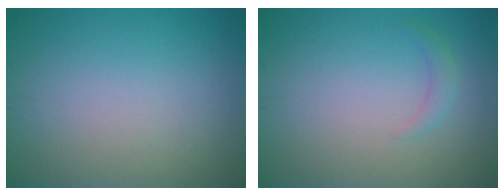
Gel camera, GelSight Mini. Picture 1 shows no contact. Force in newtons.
{"total": 1.1, "press": 1.1, "slide": 0.0}